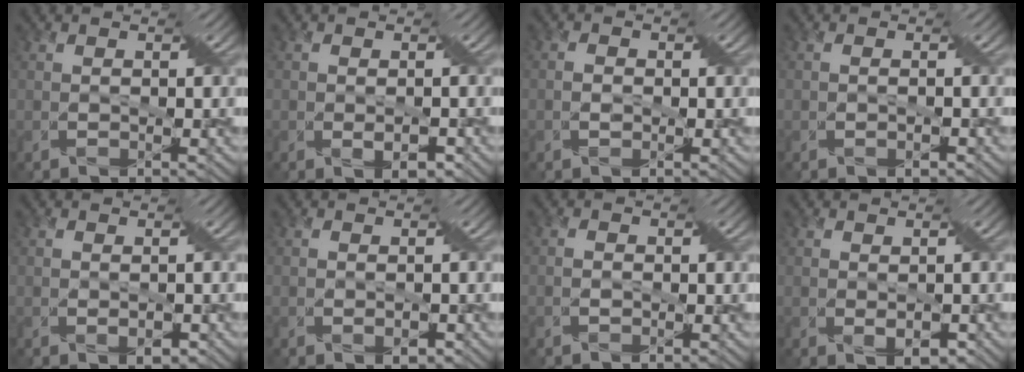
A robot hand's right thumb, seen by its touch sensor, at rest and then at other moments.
{"total": 2.4, "force": [-1.0, 1.1, 1.9], "torque": [-0.032, -0.011, -0.011]}
{"total": 1.1, "force": [-0.6, 0.8, 0.6], "torque": [-0.009, -0.001, -0.017]}
{"total": 1.0, "force": [-0.7, 0.2, 0.6], "torque": [-0.009, -0.007, -0.008]}
{"total": 1.8, "force": [-0.4, 0.8, 1.6], "torque": [-0.032, -0.008, 0.000]}
{"total": 1.5, "force": [-0.5, 0.8, 1.2], "torque": [-0.022, -0.007, -0.002]}
{"total": 0.9, "force": [-0.6, 0.6, 0.3], "torque": [-0.003, 0.001, -0.017]}
{"total": 2.4, "force": [-0.1, 1.3, 2.0], "torque": [-0.041, -0.012, 0.008]}